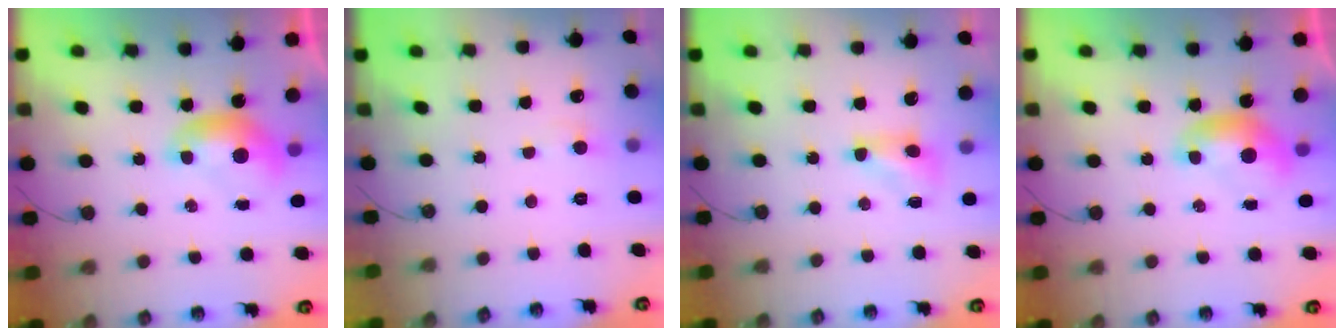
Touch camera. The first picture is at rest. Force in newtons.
{"total": 0.0}
{"total": 2.8, "press": 2.8, "slide": 0.6}
{"total": 0.0}